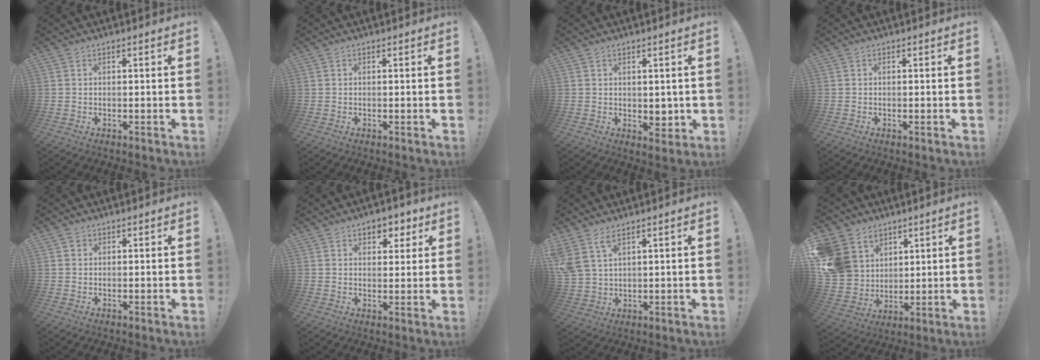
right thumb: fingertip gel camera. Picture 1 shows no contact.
{"total": 0.0}
{"total": 4.1, "force": [0.7, 3.2, 2.5], "torque": [-0.015, -0.005, 0.011]}
{"total": 0.0}
{"total": 1.0, "force": [0.6, 0.8, 0.0], "torque": [0.007, -0.001, 0.010]}
{"total": 5.8, "force": [3.1, 4.2, 2.5], "torque": [-0.019, -0.015, 0.053]}
{"total": 6.4, "force": [4.5, 2.7, 3.6], "torque": [-0.083, -0.017, 0.088]}
{"total": 13.3, "force": [5.1, 11.4, 4.4], "torque": [-0.086, -0.027, 0.113]}